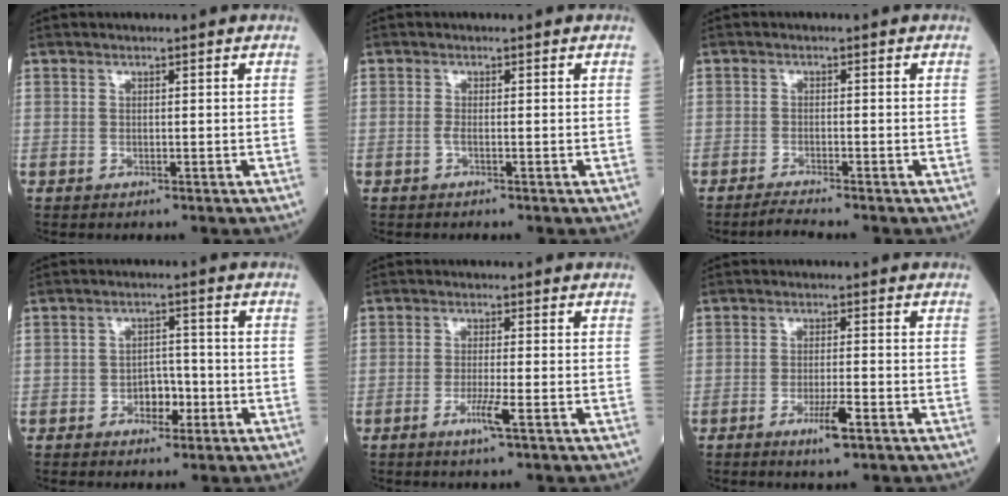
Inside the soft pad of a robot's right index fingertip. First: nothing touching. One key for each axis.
{"total": 0.7, "fx": -0.4, "fy": -0.2, "fz": 0.5, "tx": -0.012, "ty": 0.000, "tz": -0.011}
{"total": 2.2, "fx": -2.0, "fy": -0.7, "fz": 0.5, "tx": -0.022, "ty": -0.011, "tz": -0.041}
{"total": 3.7, "fx": -1.5, "fy": 2.2, "fz": 2.5, "tx": -0.030, "ty": 0.008, "tz": -0.025}
{"total": 3.3, "fx": -1.6, "fy": -0.4, "fz": 2.9, "tx": -0.058, "ty": -0.007, "tz": -0.033}
{"total": 4.0, "fx": -2.2, "fy": 0.1, "fz": 3.4, "tx": -0.062, "ty": -0.007, "tz": -0.040}